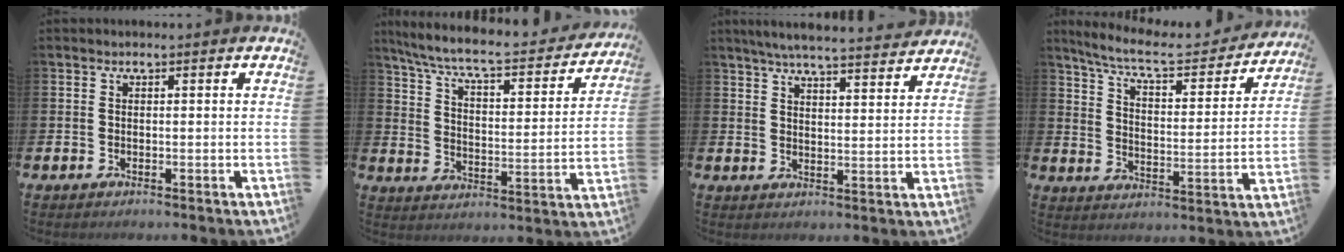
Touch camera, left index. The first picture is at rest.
{"total": 7.6, "force": [6.8, 1.2, 3.2], "torque": [-0.092, -0.050, 0.111]}
{"total": 5.8, "force": [5.6, 0.0, 1.5], "torque": [-0.046, -0.032, 0.100]}
{"total": 8.3, "force": [7.4, 1.7, 3.5], "torque": [-0.092, -0.046, 0.123]}